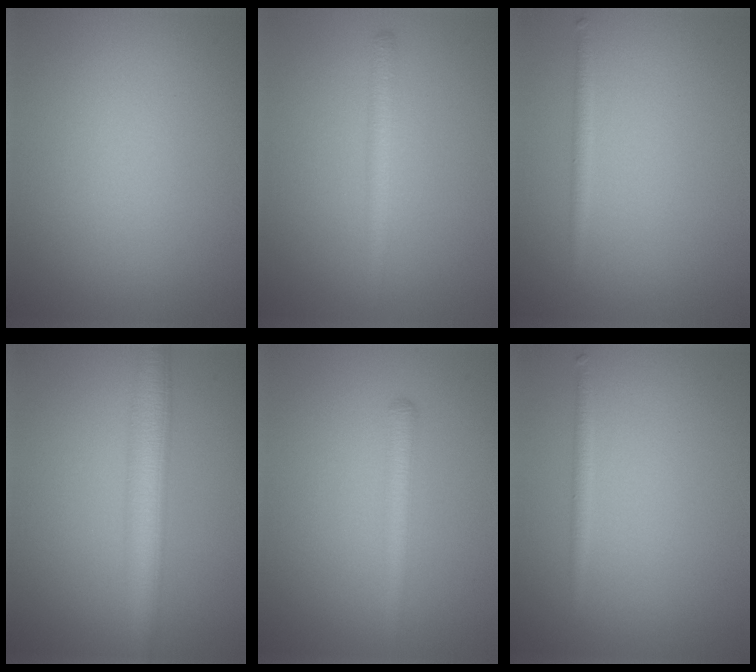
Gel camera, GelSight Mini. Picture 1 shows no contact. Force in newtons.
{"total": 2.1, "press": 2.1, "slide": 0.1}
{"total": 1.1, "press": 1.1, "slide": 0.0}
{"total": 5.1, "press": 5.1, "slide": 0.0}
{"total": 1.9, "press": 1.9, "slide": 0.0}
{"total": 1.1, "press": 1.1, "slide": 0.0}